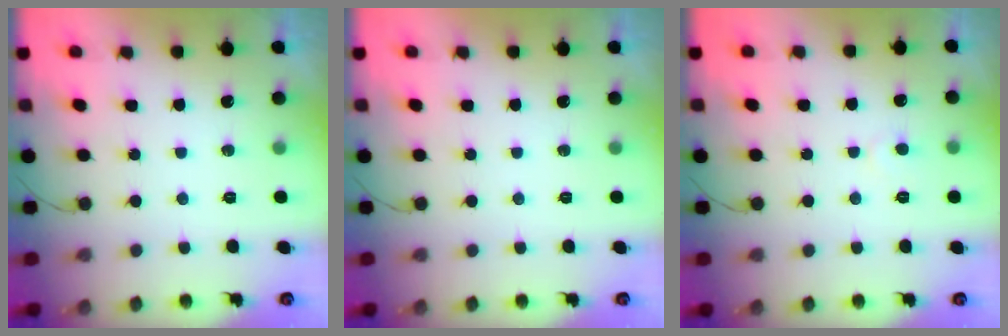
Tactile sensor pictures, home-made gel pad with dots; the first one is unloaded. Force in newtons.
{"total": 0.0}
{"total": 3.9, "press": 3.9, "slide": 0.4}